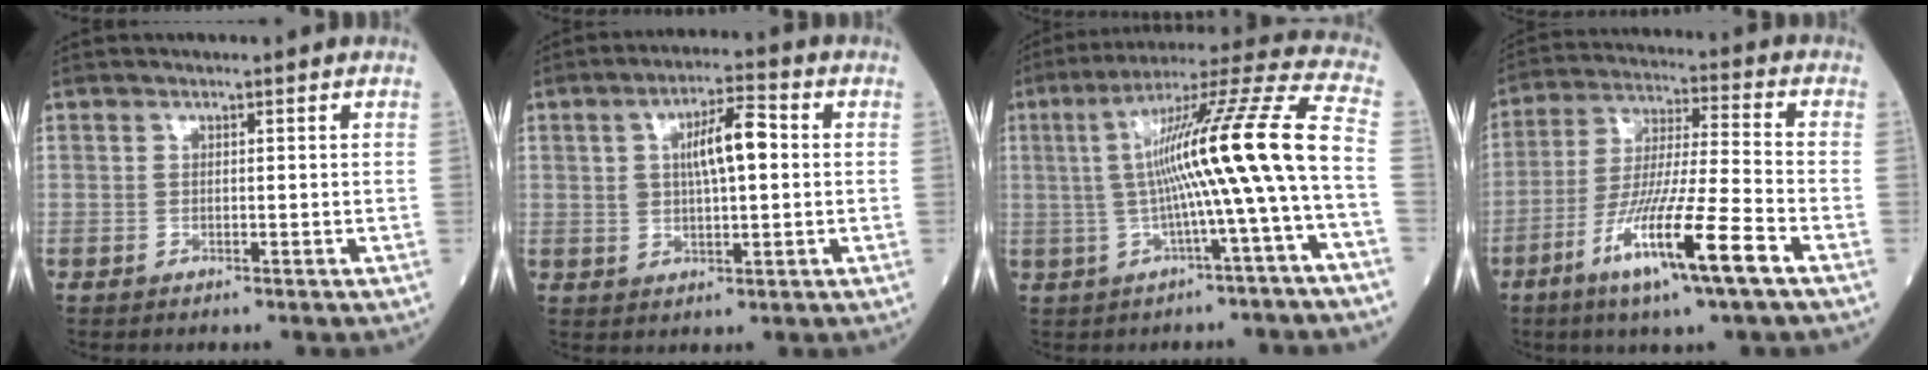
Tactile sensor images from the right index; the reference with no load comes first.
{"total": 7.2, "force": [1.4, 2.1, 6.8], "torque": [-0.117, 0.018, 0.027]}
{"total": 16.3, "force": [-1.0, -1.5, 16.2], "torque": [-0.261, 0.029, -0.022]}
{"total": 14.3, "force": [-7.1, -0.3, 12.4], "torque": [-0.241, -0.026, -0.128]}